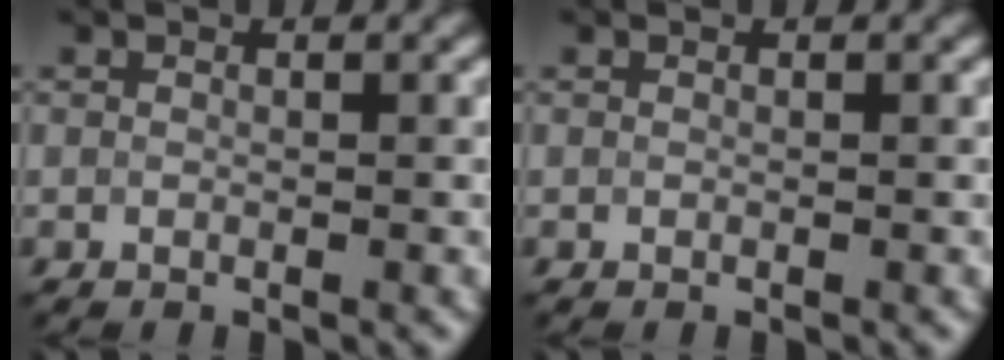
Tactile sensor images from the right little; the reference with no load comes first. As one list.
[{"total": 0.0}]